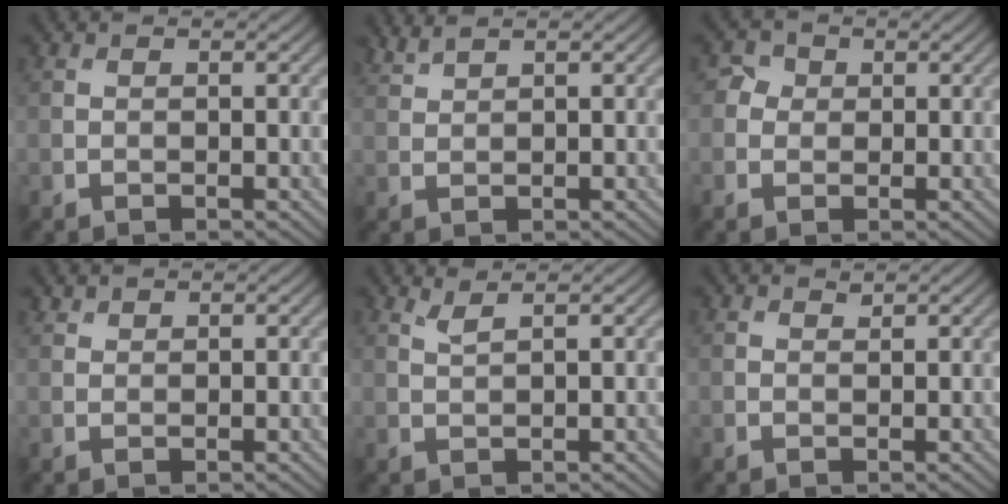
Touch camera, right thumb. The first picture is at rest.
{"total": 1.8, "force": [1.6, 0.2, 0.7], "torque": [-0.021, 0.006, 0.041]}
{"total": 1.9, "force": [0.3, 1.9, 0.5], "torque": [-0.005, 0.001, 0.001]}
{"total": 0.9, "force": [0.9, 0.3, 0.1], "torque": [-0.003, 0.000, 0.021]}
{"total": 1.6, "force": [1.2, 0.2, 1.0], "torque": [-0.027, 0.006, 0.025]}
{"total": 0.6, "force": [0.6, 0.1, 0.2], "torque": [-0.003, -0.002, 0.012]}